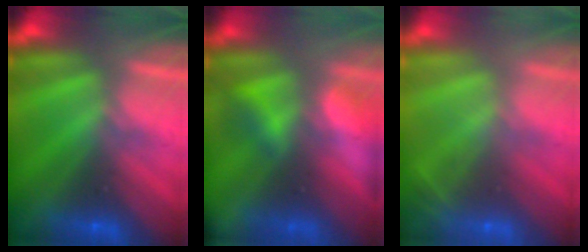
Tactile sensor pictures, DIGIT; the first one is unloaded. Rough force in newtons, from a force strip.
{"total": 5.9}
{"total": 2.0}